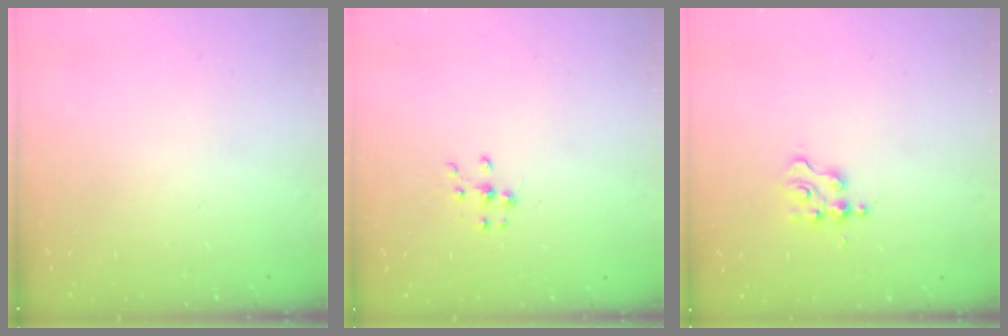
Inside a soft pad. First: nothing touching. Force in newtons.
{"total": 5.6, "press": 5.6, "slide": 0.4}
{"total": 2.6, "press": 2.6, "slide": 0.3}